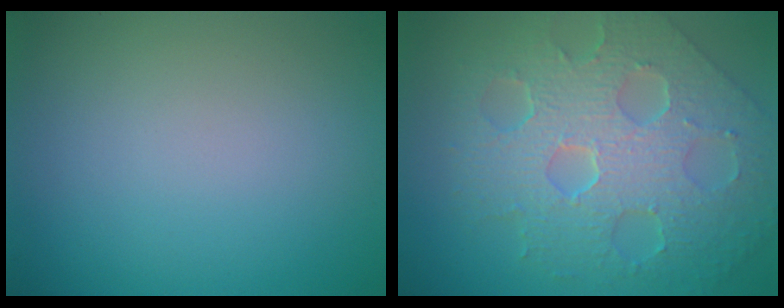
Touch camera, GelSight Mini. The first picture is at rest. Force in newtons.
{"total": 8.7, "press": 6.1, "slide": 6.1}